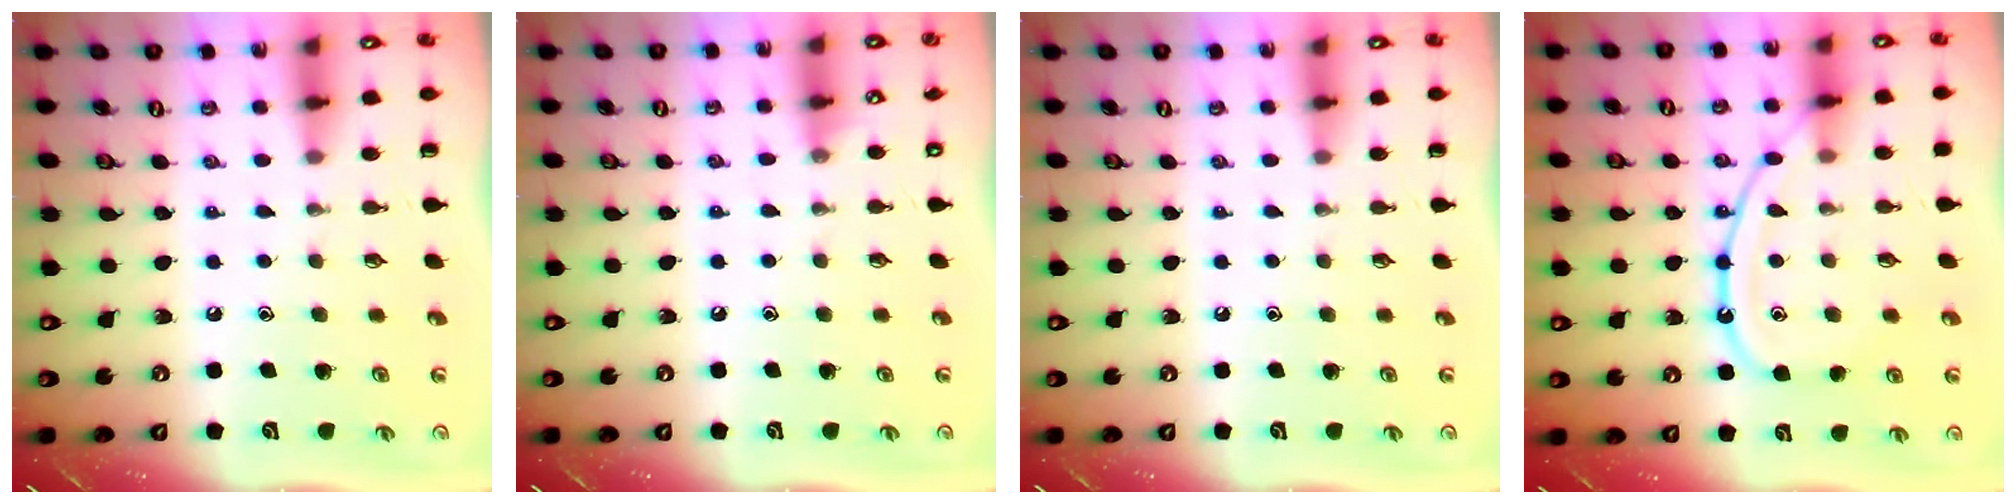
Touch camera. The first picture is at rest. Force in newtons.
{"total": 2.9, "press": 2.9, "slide": 0.4}
{"total": 0.0}
{"total": 12.8, "press": 12.8, "slide": 1.4}